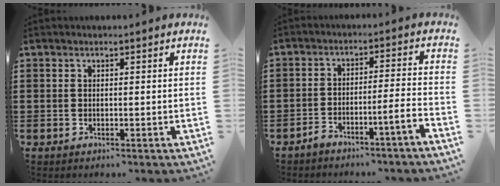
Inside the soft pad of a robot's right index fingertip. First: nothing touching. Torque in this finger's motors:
{"motor_torque": [0.70, 0.35, 0.18, 0.04]}